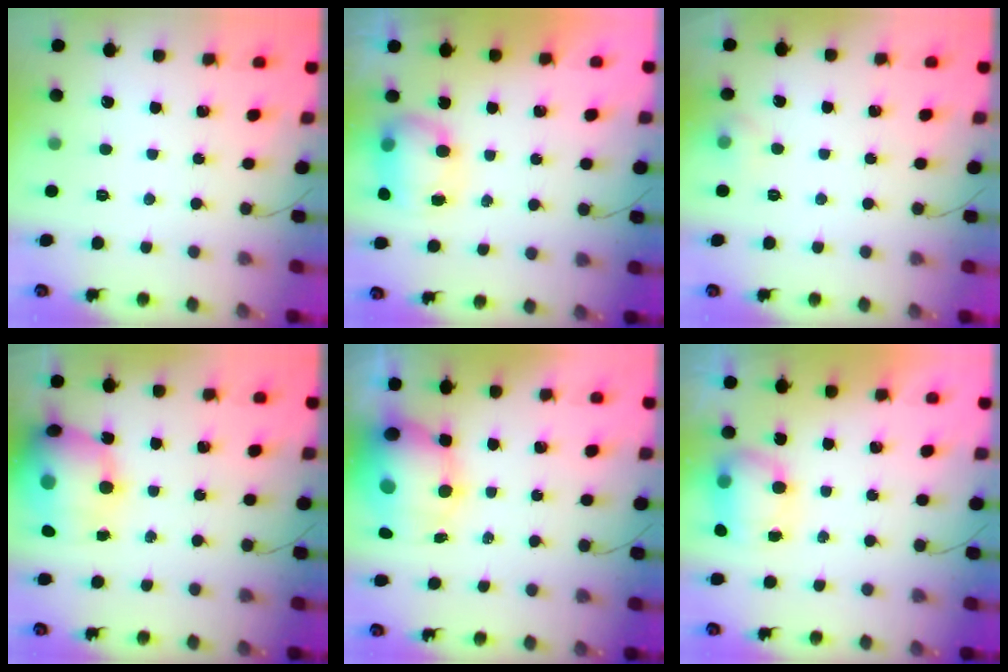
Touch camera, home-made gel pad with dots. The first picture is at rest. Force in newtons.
{"total": 8.6, "press": 8.5, "slide": 0.7}
{"total": 6.4, "press": 4.4, "slide": 4.6}
{"total": 22.0, "press": 21.6, "slide": 4.2}
{"total": 14.3, "press": 13.1, "slide": 5.8}
{"total": 9.7, "press": 8.6, "slide": 4.3}